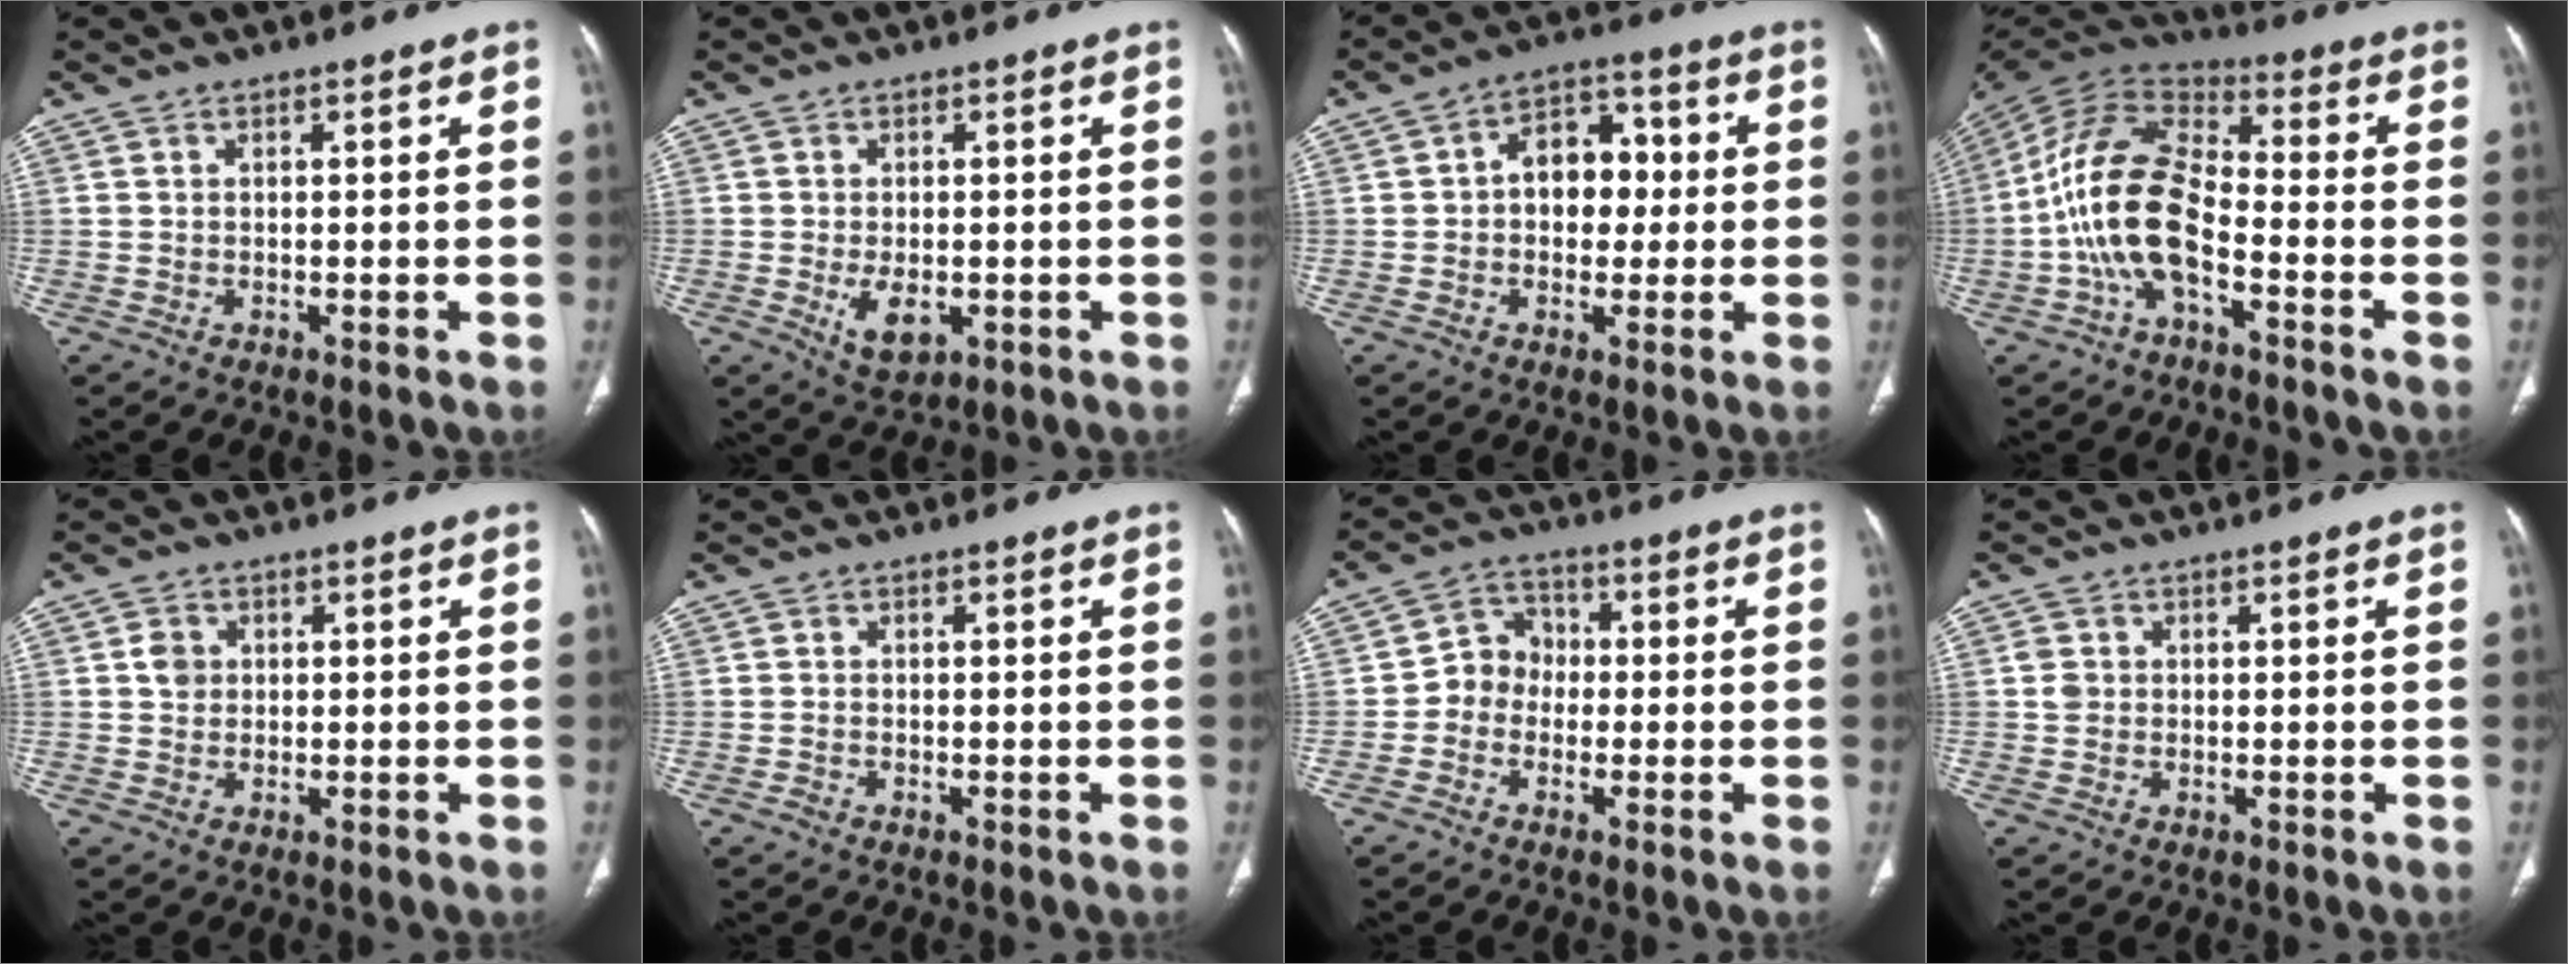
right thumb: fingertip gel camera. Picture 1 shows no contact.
{"total": 5.4, "force": [-1.3, 3.2, 4.2], "torque": [-0.065, -0.008, -0.011]}
{"total": 10.1, "force": [0.6, 7.2, 7.0], "torque": [-0.066, 0.026, 0.003]}
{"total": 15.8, "force": [-4.7, 8.1, 12.8], "torque": [-0.251, 0.051, -0.094]}
{"total": 2.5, "force": [0.4, 2.2, 1.1], "torque": [-0.009, 0.002, 0.006]}
{"total": 0.7, "force": [-0.5, 0.5, 0.2], "torque": [-0.006, 0.001, -0.012]}
{"total": 5.8, "force": [-1.2, 5.1, 2.5], "torque": [-0.016, 0.026, -0.038]}
{"total": 1.8, "force": [0.2, 1.7, 0.8], "torque": [-0.009, 0.003, 0.004]}